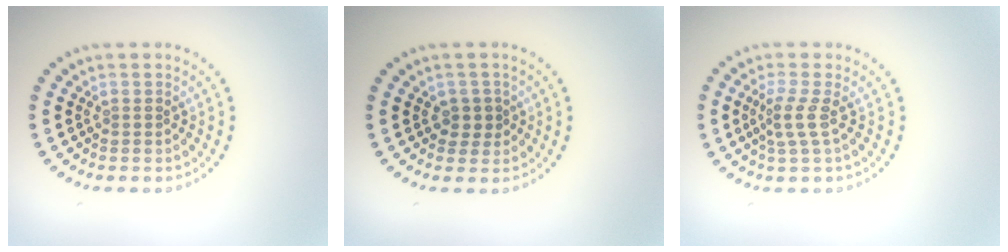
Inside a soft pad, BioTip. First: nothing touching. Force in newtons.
{"total": 1.7, "press": 1.5, "slide": 0.8}
{"total": 2.2, "press": 1.5, "slide": 1.5}